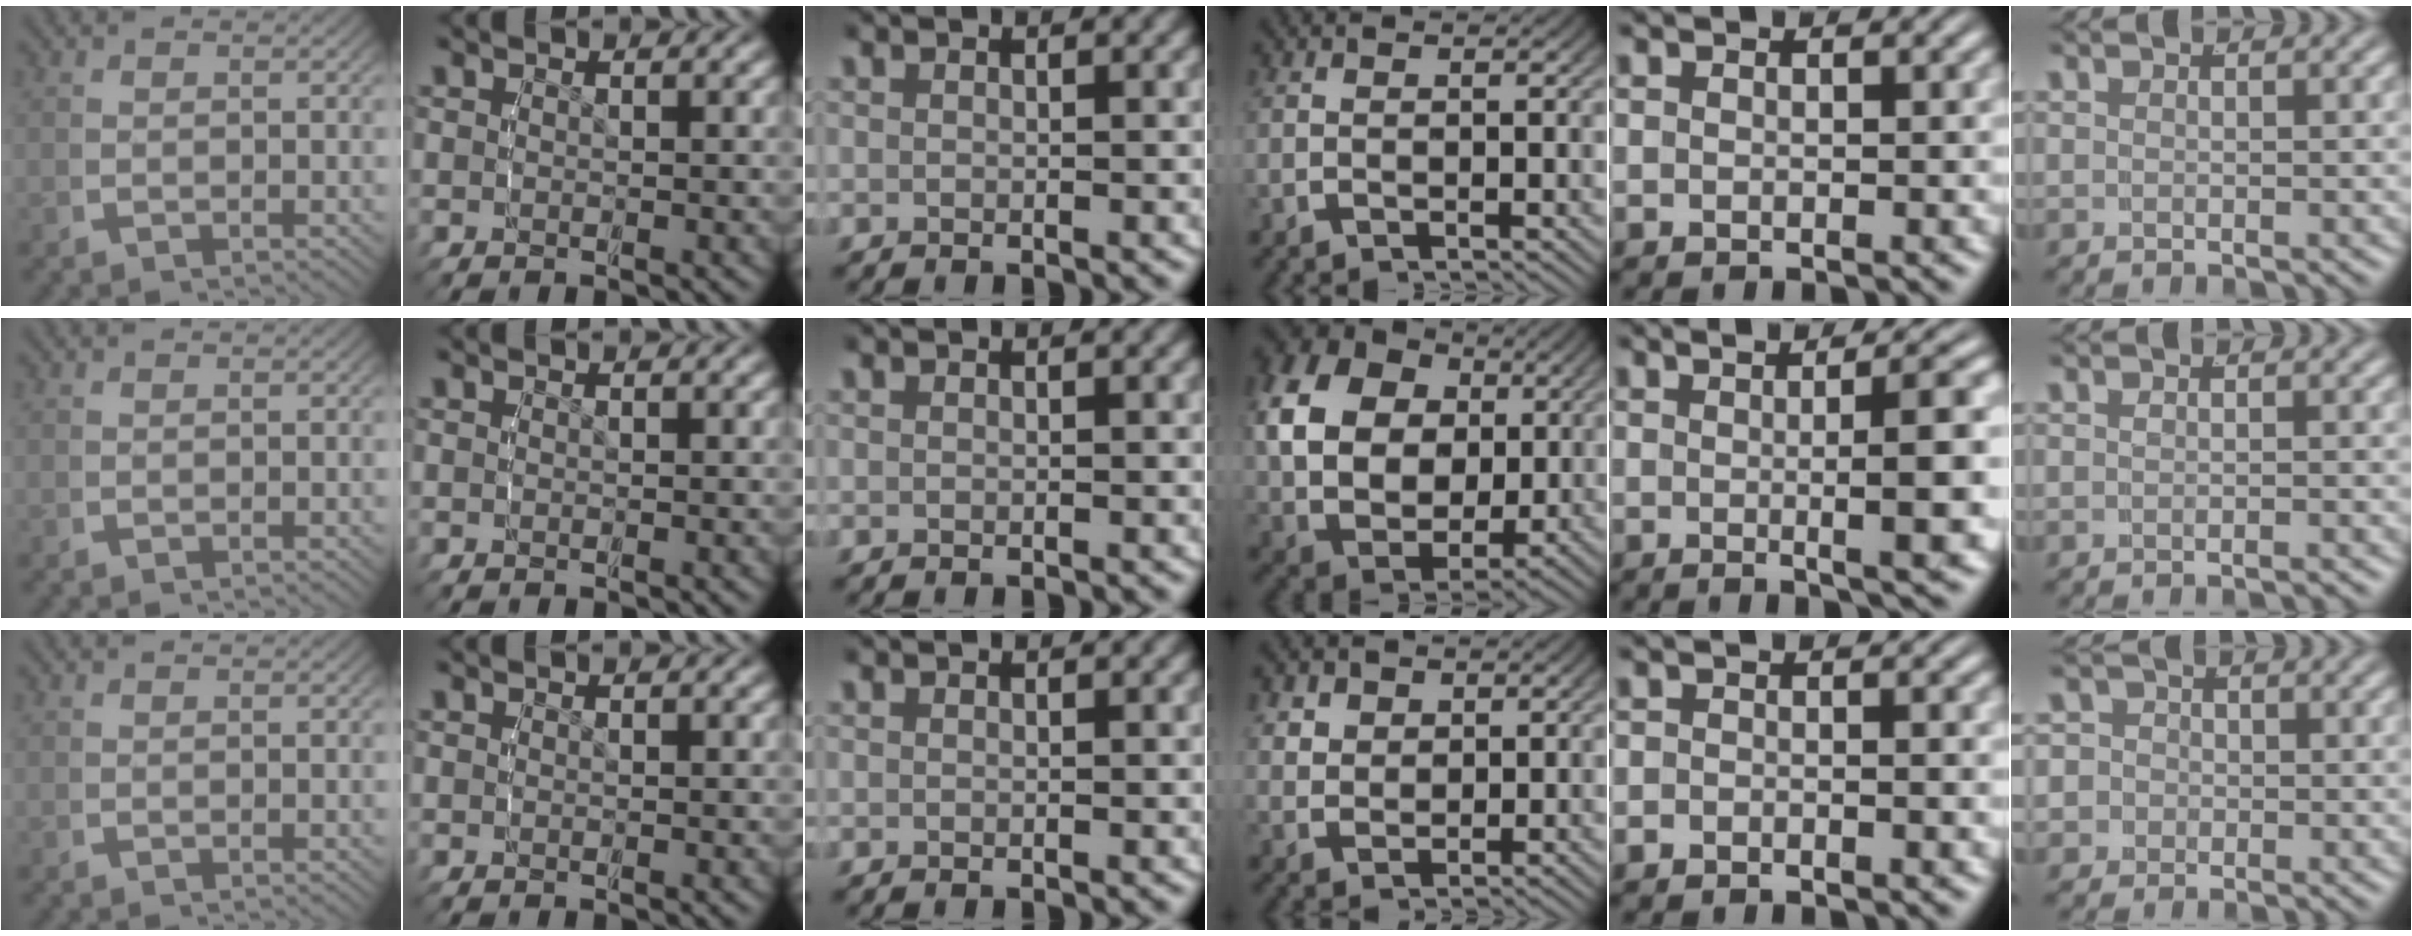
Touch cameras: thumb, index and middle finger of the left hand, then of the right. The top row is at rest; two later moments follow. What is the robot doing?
{"motion": "lift_and_place", "object": "cloth"}